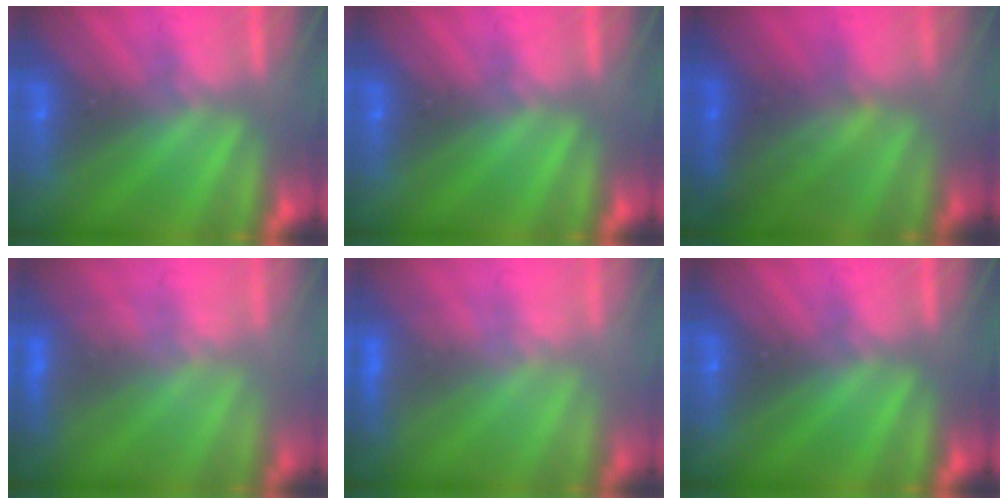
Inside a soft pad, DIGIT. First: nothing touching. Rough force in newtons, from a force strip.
{"total": 0.0}
{"total": 2.4}
{"total": 2.4}
{"total": 2.4}
{"total": 0.0}